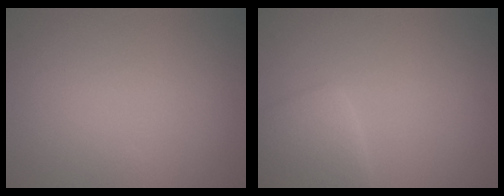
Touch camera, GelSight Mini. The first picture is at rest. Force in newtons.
{"total": 2.9, "press": 2.9, "slide": 0.1}